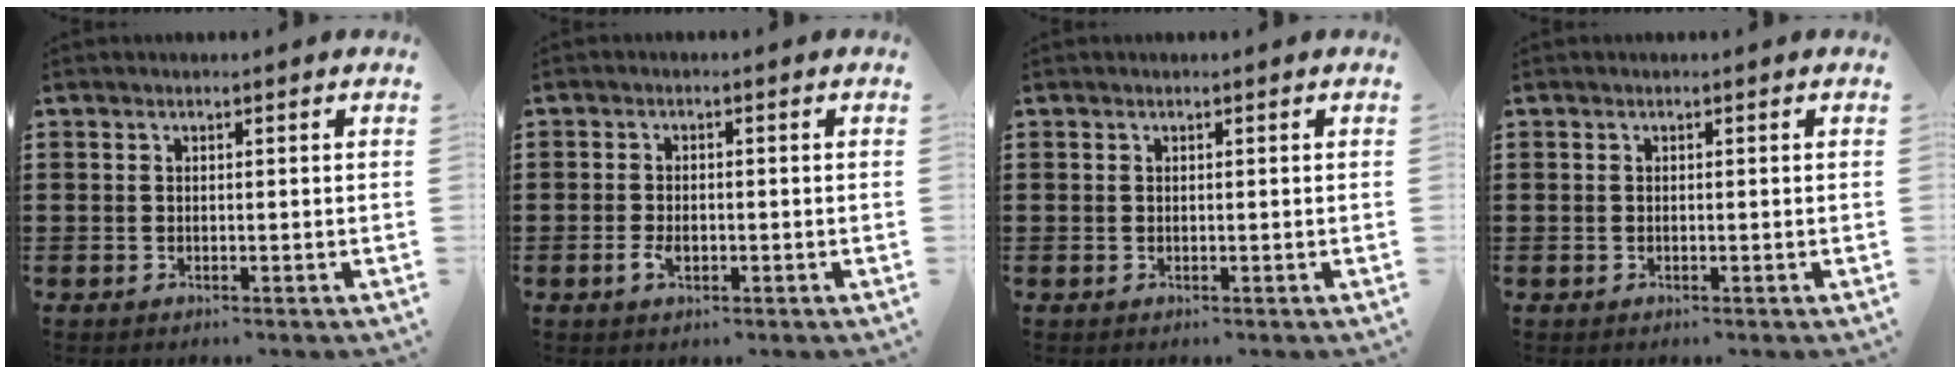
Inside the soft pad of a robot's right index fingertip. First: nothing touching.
{"total": 2.2, "force": [-0.7, 1.1, 1.7], "torque": [-0.040, -0.002, -0.016]}
{"total": 0.0}
{"total": 0.0}